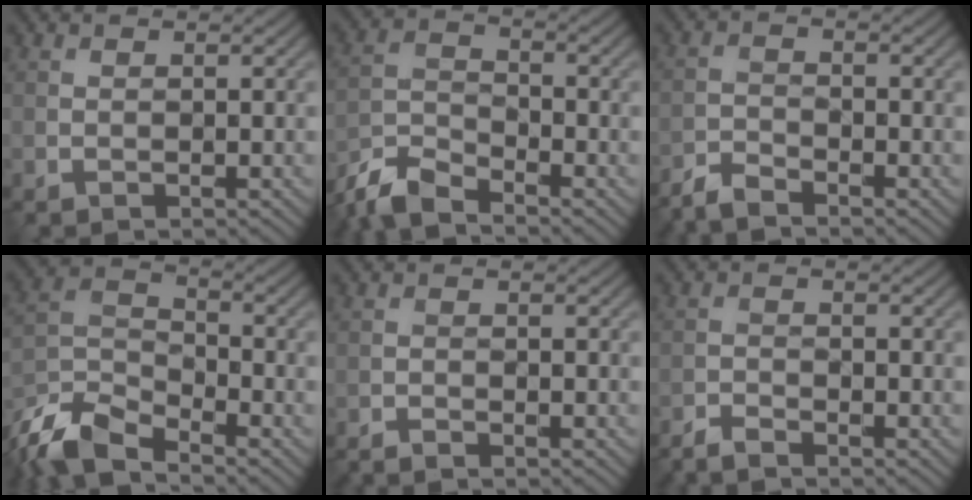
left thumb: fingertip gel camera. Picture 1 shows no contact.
{"total": 6.3, "force": [-5.5, 1.6, 2.6], "torque": [-0.061, -0.010, -0.128]}
{"total": 3.3, "force": [-3.1, 0.4, 1.1], "torque": [-0.024, -0.005, -0.070]}
{"total": 10.0, "force": [-8.1, 3.0, 5.0], "torque": [-0.109, -0.010, -0.179]}
{"total": 1.3, "force": [-1.3, 0.0, 0.4], "torque": [-0.010, -0.002, -0.027]}
{"total": 2.4, "force": [-2.3, 0.2, 0.8], "torque": [-0.021, -0.003, -0.050]}